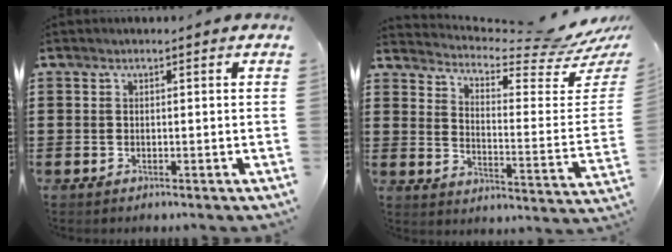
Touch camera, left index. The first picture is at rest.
{"total": 6.0, "force": [5.4, 0.7, 2.5], "torque": [-0.063, -0.054, 0.087]}